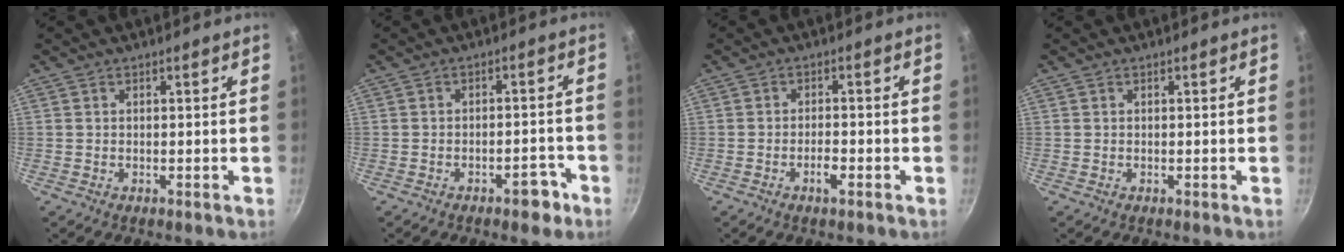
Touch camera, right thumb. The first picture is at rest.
{"total": 4.4, "force": [-2.8, 2.1, 2.7], "torque": [-0.016, 0.028, -0.029]}
{"total": 2.7, "force": [-1.4, 0.9, 2.1], "torque": [-0.035, 0.013, -0.026]}
{"total": 0.0}